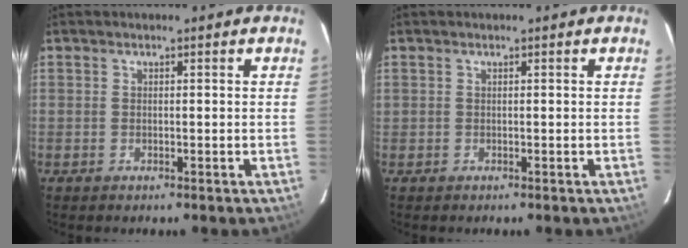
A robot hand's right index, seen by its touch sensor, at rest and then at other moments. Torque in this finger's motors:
{"motor_torque": [0.02, 0.07, 0.09, 0.03]}